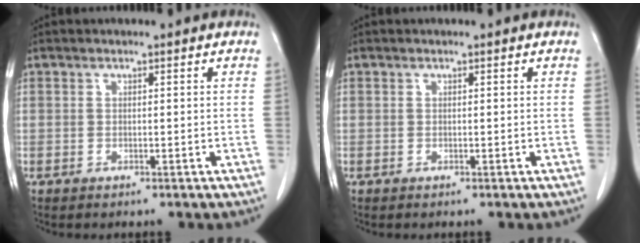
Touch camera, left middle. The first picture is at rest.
{"total": 0.0}